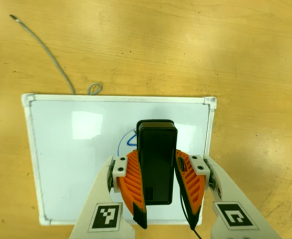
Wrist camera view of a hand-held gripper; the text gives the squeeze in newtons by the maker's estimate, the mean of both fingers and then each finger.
{"total": 6.0, "left": 4.6, "right": 7.4}